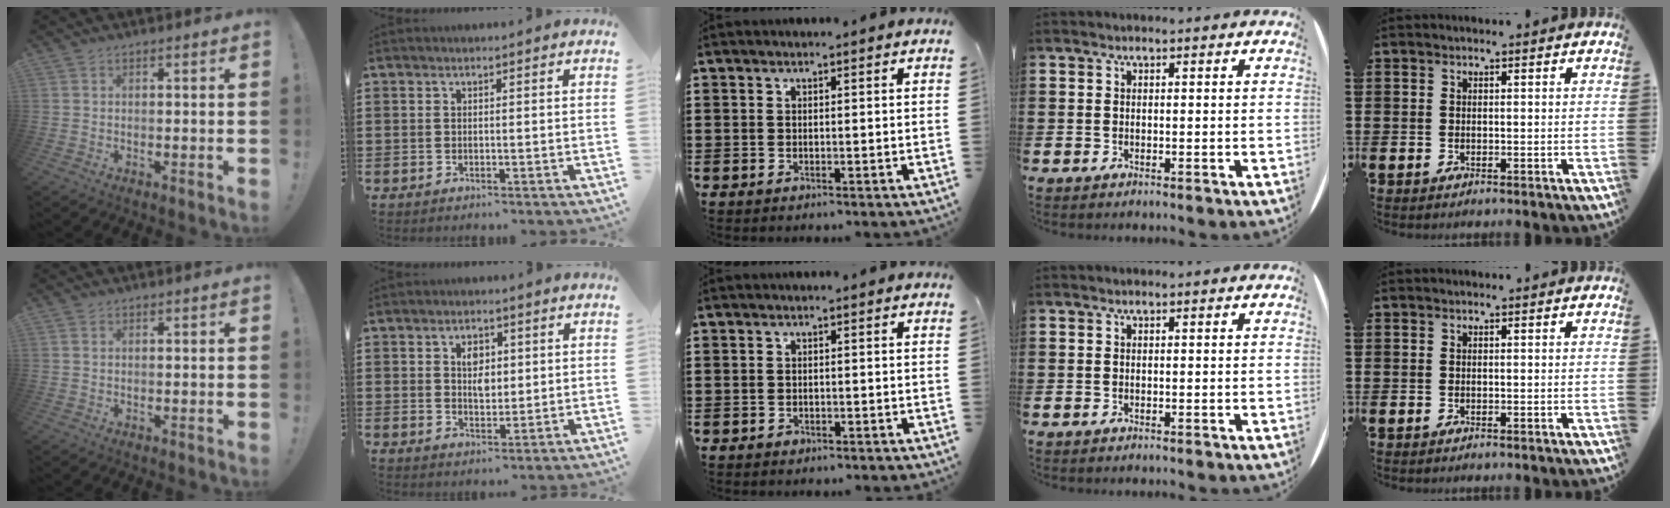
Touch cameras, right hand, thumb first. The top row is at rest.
{"thumb": {"total": 0.5, "force": [0.3, 0.4, 0.2], "torque": [-0.006, 0.003, 0.006]}, "index": {"total": 3.7, "force": [0.9, 2.2, 2.7], "torque": [-0.044, 0.003, 0.011]}, "middle": {"total": 0.8, "force": [-0.7, 0.3, 0.2], "torque": [-0.005, 0.000, -0.014]}}